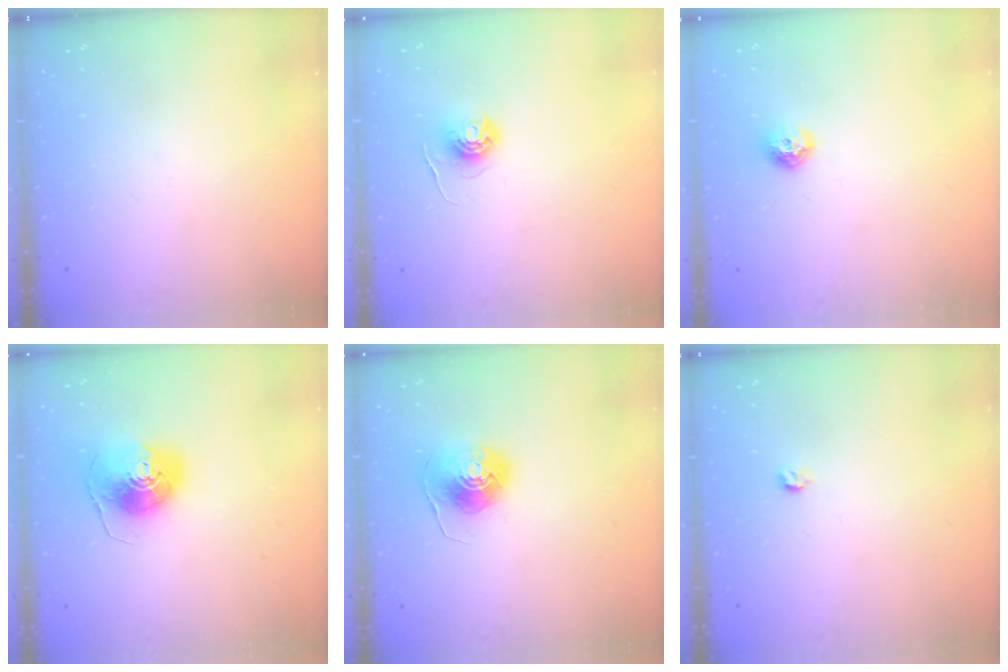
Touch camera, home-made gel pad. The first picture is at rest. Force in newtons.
{"total": 5.8, "press": 5.8, "slide": 0.3}
{"total": 8.0, "press": 8.0, "slide": 1.0}
{"total": 9.9, "press": 9.8, "slide": 1.1}
{"total": 8.5, "press": 8.4, "slide": 0.3}
{"total": 3.3, "press": 3.3, "slide": 0.7}